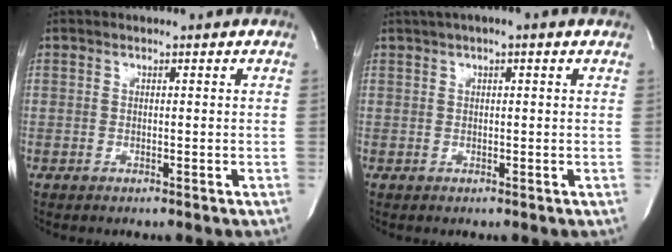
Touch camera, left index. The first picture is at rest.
{"total": 3.8, "force": [2.2, 0.3, 3.1], "torque": [-0.052, 0.022, 0.031]}